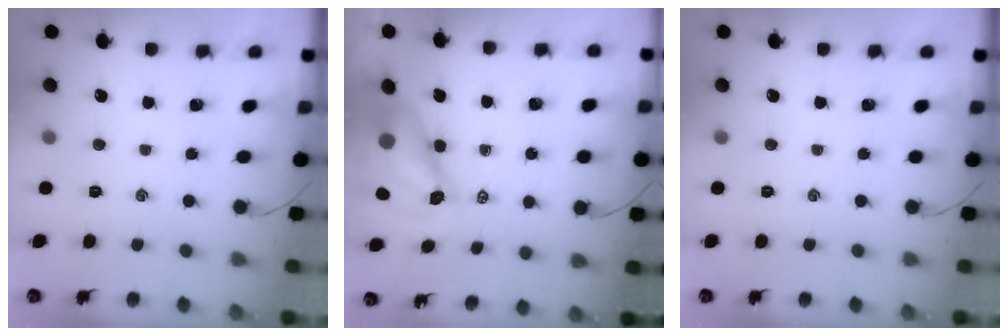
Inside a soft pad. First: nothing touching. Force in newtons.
{"total": 9.1, "press": 8.7, "slide": 2.7}
{"total": 0.0}